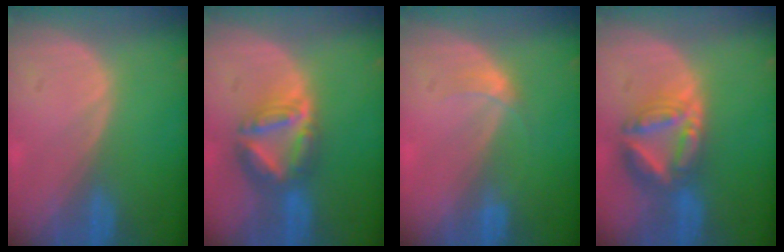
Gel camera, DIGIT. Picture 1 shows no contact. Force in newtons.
{"total": 8.0, "press": 6.9, "slide": 4.0}
{"total": 1.7, "press": 1.7, "slide": 0.2}
{"total": 8.2, "press": 7.1, "slide": 4.0}